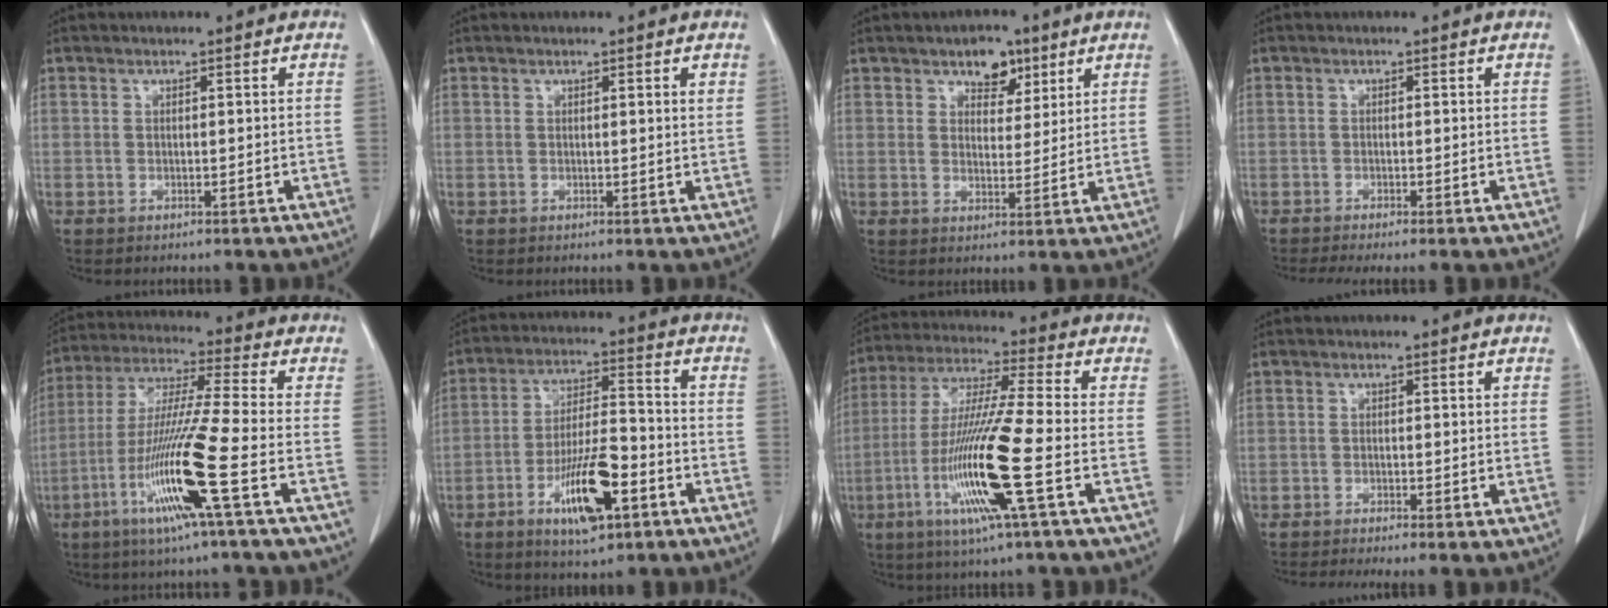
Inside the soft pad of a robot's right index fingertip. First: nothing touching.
{"total": 1.1, "force": [0.6, 0.0, 0.9], "torque": [-0.012, -0.001, 0.005]}
{"total": 5.1, "force": [3.2, 3.0, 2.6], "torque": [-0.030, 0.005, 0.049]}
{"total": 2.7, "force": [-1.9, 0.2, 1.9], "torque": [-0.032, -0.007, -0.035]}
{"total": 14.6, "force": [-5.7, -1.7, 13.3], "torque": [-0.270, -0.024, -0.114]}
{"total": 11.6, "force": [-5.4, 2.8, 9.9], "torque": [-0.182, -0.005, -0.090]}
{"total": 15.1, "force": [-4.9, -1.0, 14.3], "torque": [-0.293, -0.022, -0.100]}
{"total": 2.4, "force": [-1.4, 0.5, 1.9], "torque": [-0.032, -0.008, -0.024]}